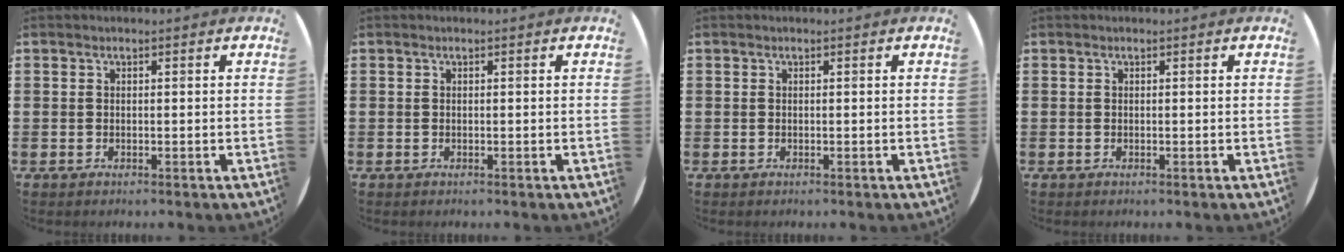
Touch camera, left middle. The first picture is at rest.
{"total": 0.0}
{"total": 0.0}
{"total": 0.0}